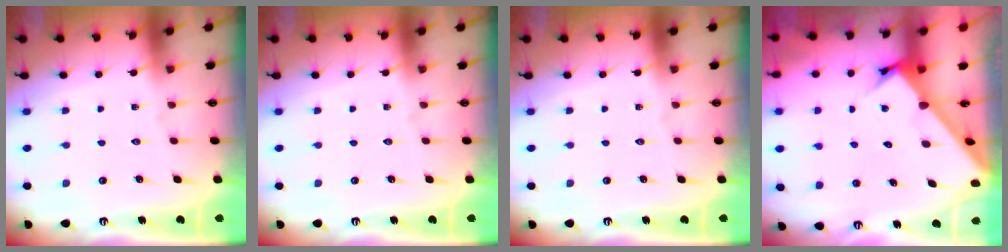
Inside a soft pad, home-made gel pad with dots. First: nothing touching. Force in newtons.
{"total": 0.0}
{"total": 0.0}
{"total": 3.9, "press": 3.9, "slide": 0.1}